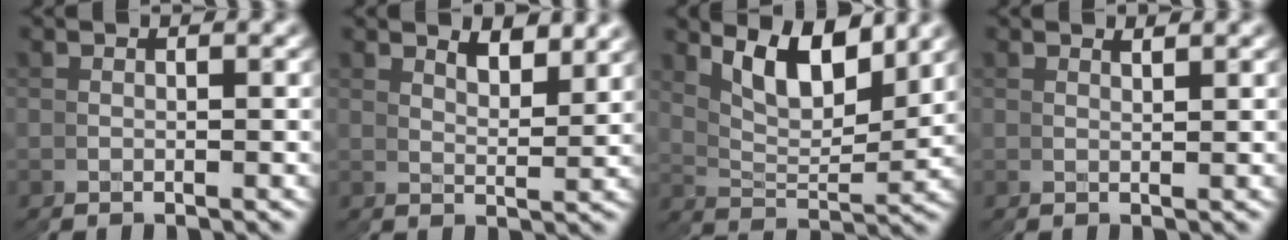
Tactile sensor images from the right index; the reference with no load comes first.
{"total": 3.0, "force": [2.8, -0.3, 0.9], "torque": [-0.013, -0.005, 0.049]}
{"total": 5.9, "force": [3.7, 2.5, 3.9], "torque": [-0.071, -0.009, 0.072]}
{"total": 1.2, "force": [1.0, -0.5, 0.3], "torque": [-0.003, 0.003, 0.019]}